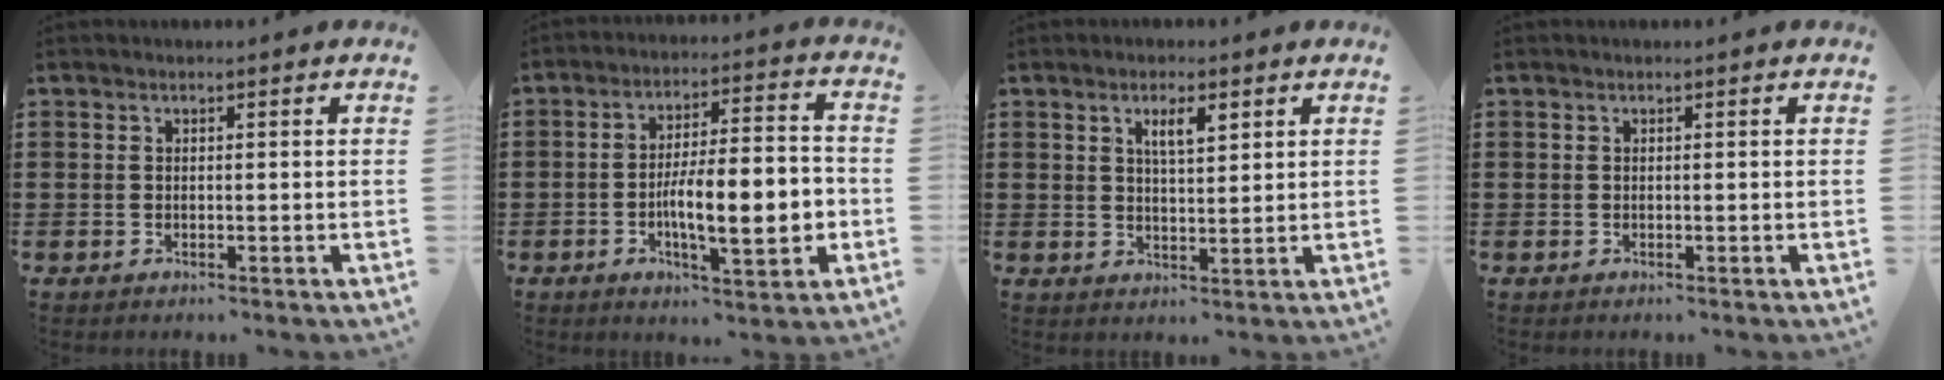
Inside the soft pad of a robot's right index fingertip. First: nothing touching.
{"total": 11.6, "force": [-2.7, 3.7, 10.7], "torque": [-0.169, -0.006, -0.050]}
{"total": 3.6, "force": [1.8, 1.0, 3.0], "torque": [-0.047, -0.001, 0.025]}
{"total": 0.0}